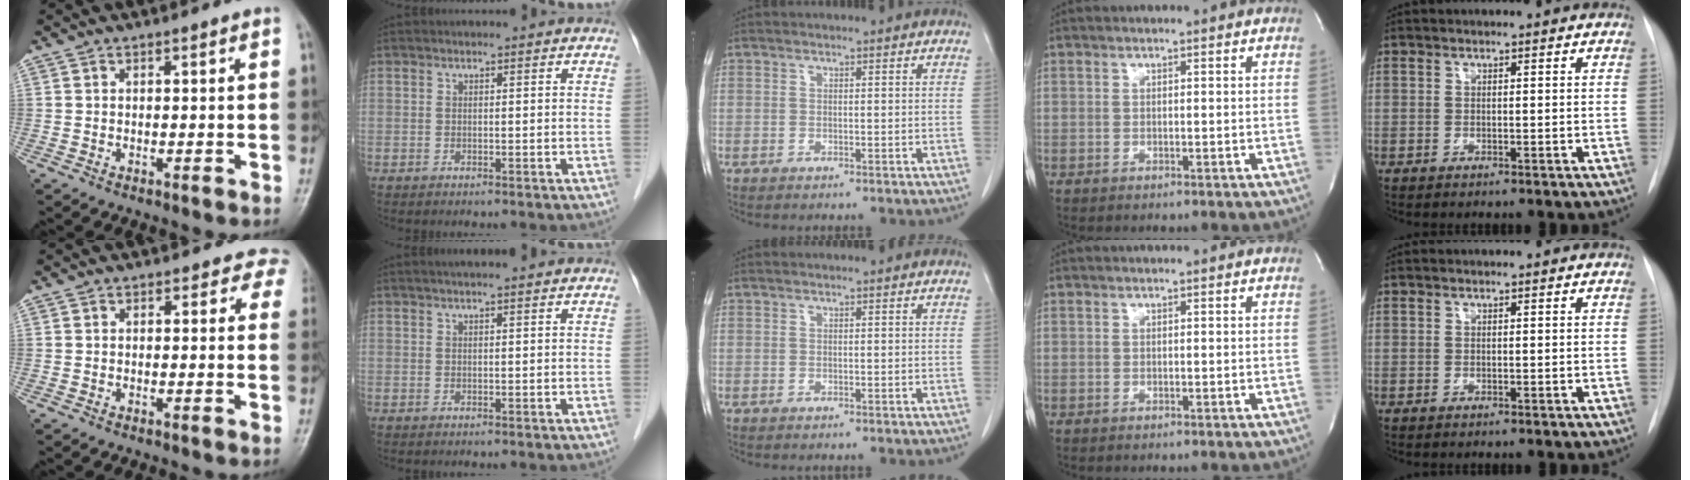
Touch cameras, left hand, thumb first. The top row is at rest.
{"thumb": {"total": 3.1, "force": [2.2, 2.2, 0.3], "torque": [0.031, -0.008, -0.004]}, "index": {"total": 4.7, "force": [4.0, 0.2, 2.6], "torque": [-0.034, 0.026, 0.055]}}